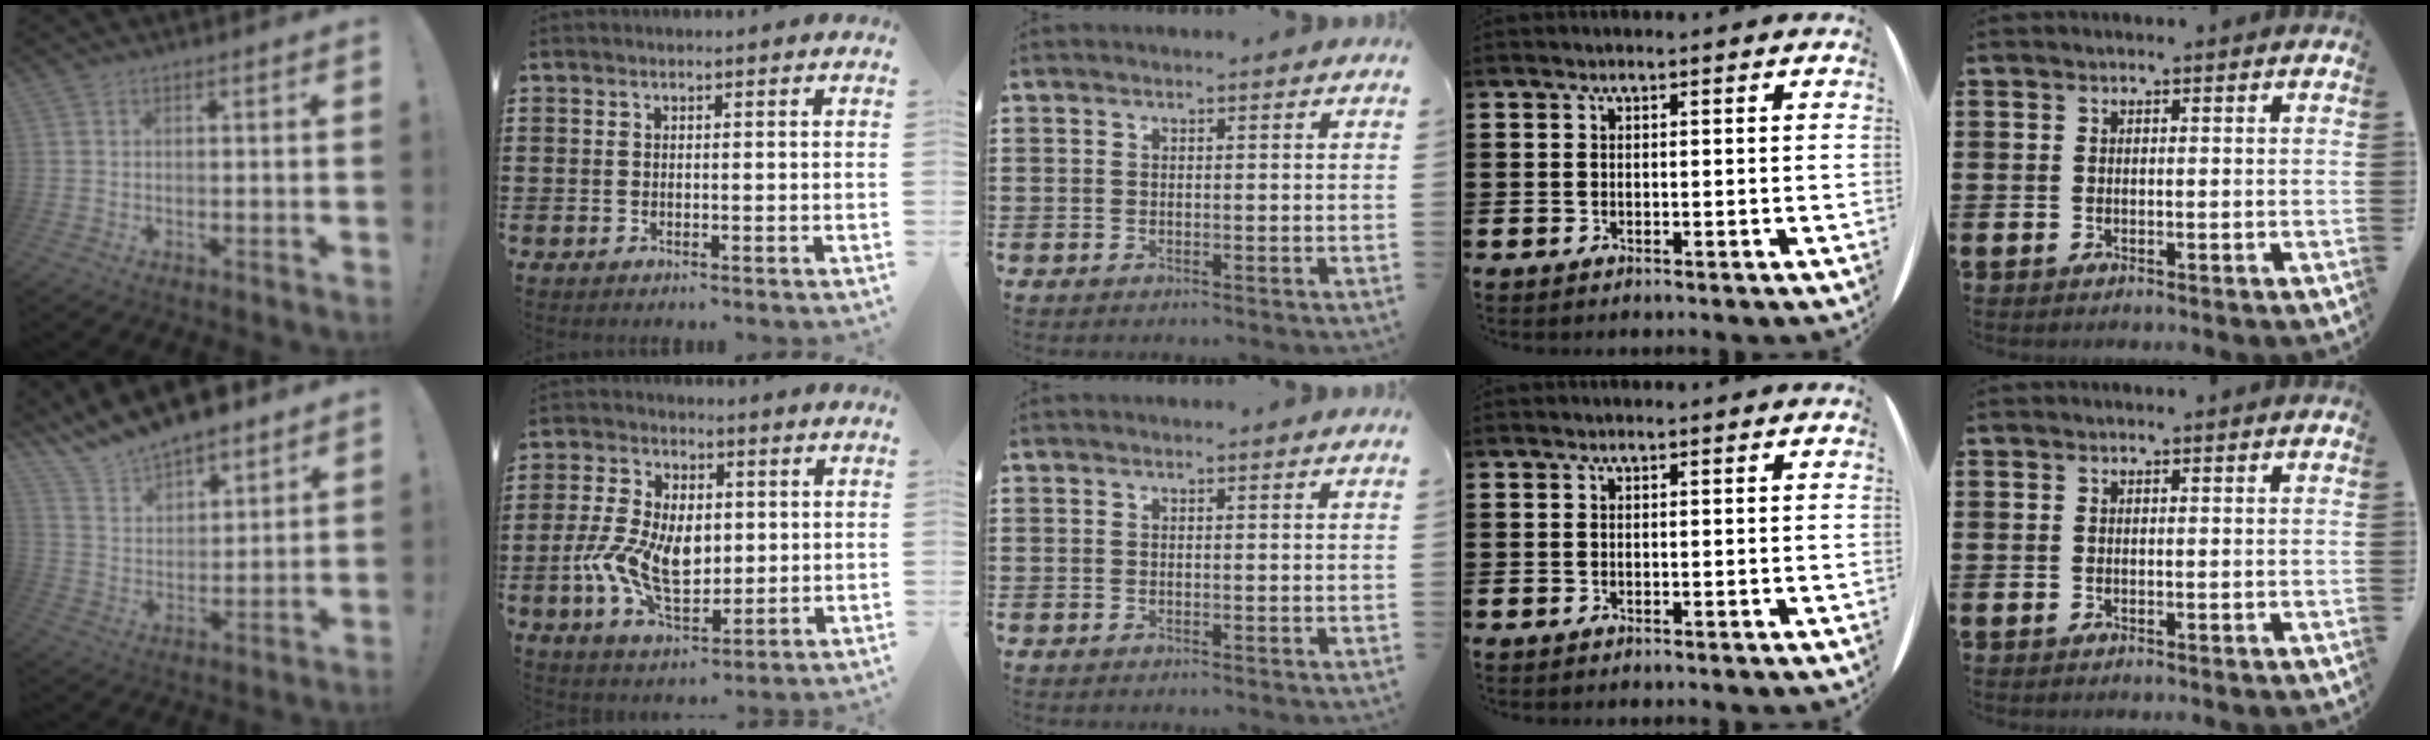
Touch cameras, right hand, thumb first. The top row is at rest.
{"thumb": {"total": 11.3, "force": [10.6, 3.1, 2.4], "torque": [-0.080, -0.089, 0.194]}, "index": {"total": 10.4, "force": [-0.7, 6.5, 8.1], "torque": [-0.172, 0.007, -0.015]}}